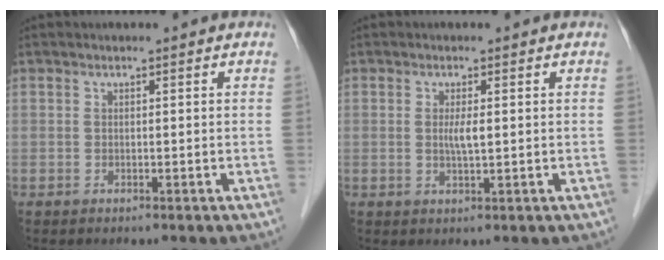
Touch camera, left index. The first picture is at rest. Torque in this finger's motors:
{"motor_torque": [0.38, 0.17, 0.06, 0.02]}